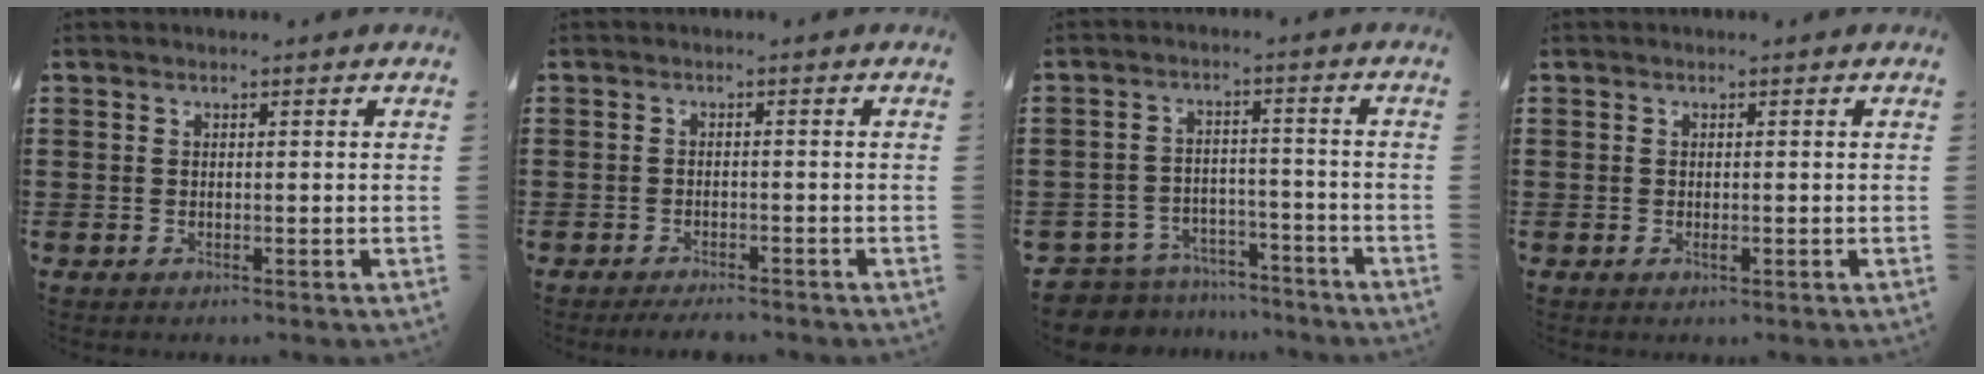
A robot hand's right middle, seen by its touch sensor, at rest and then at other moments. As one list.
[{"total": 1.9, "force": [-1.7, 0.0, 0.6], "torque": [-0.014, -0.002, -0.032]}, {"total": 6.1, "force": [-6.0, 1.1, 0.3], "torque": [-0.027, 0.006, -0.127]}, {"total": 0.7, "force": [-0.3, 0.2, 0.6], "torque": [-0.011, -0.005, -0.004]}]